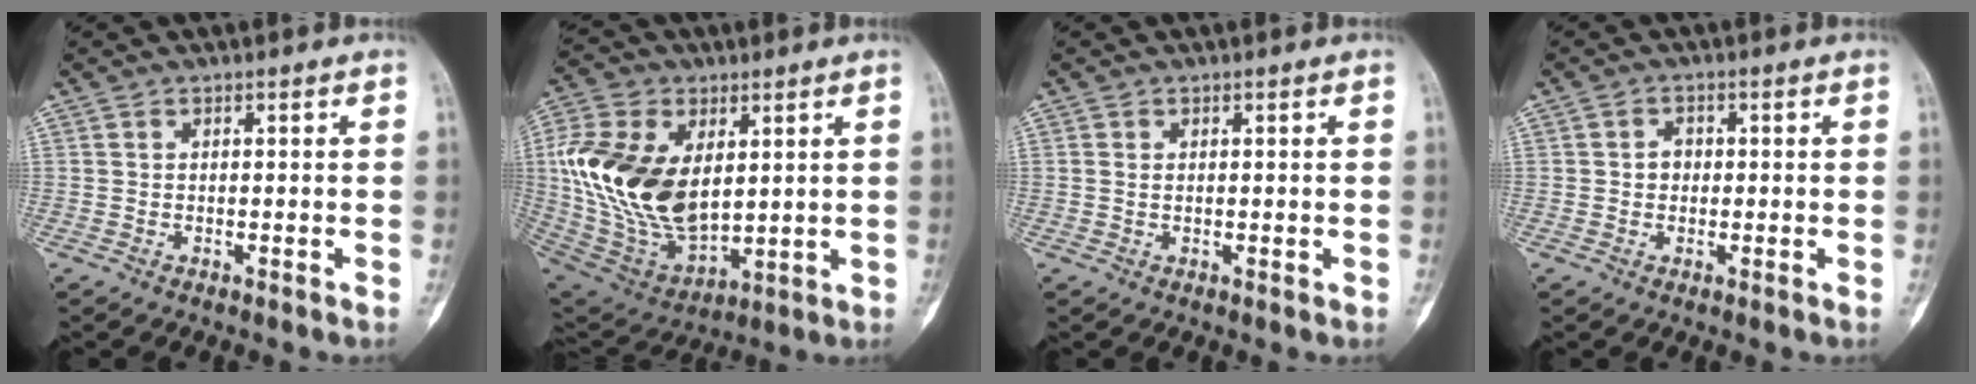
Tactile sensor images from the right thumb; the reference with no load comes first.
{"total": 22.4, "force": [3.4, 13.7, 17.4], "torque": [-0.335, -0.020, 0.076]}
{"total": 0.8, "force": [0.2, 0.6, 0.5], "torque": [-0.008, 0.002, 0.004]}
{"total": 2.2, "force": [0.0, 1.9, 1.1], "torque": [-0.001, 0.007, -0.003]}